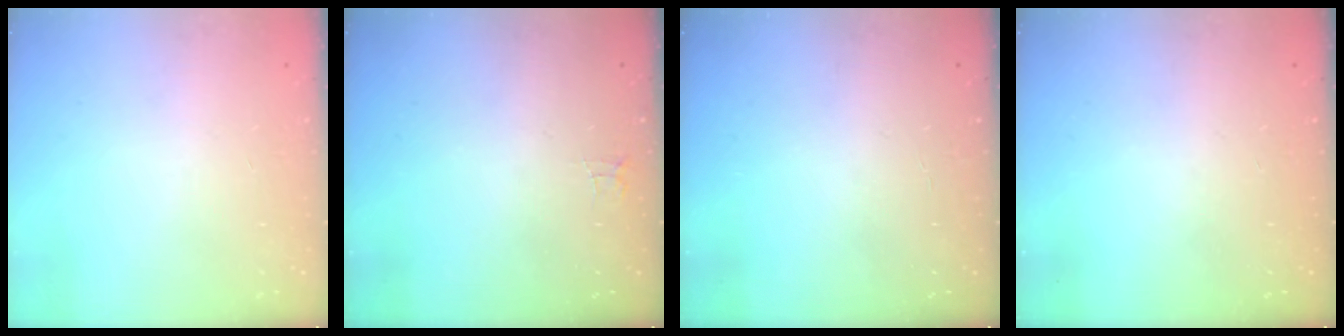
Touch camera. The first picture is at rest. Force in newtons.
{"total": 2.9, "press": 2.9, "slide": 0.2}
{"total": 2.0, "press": 2.0, "slide": 0.2}
{"total": 0.0}